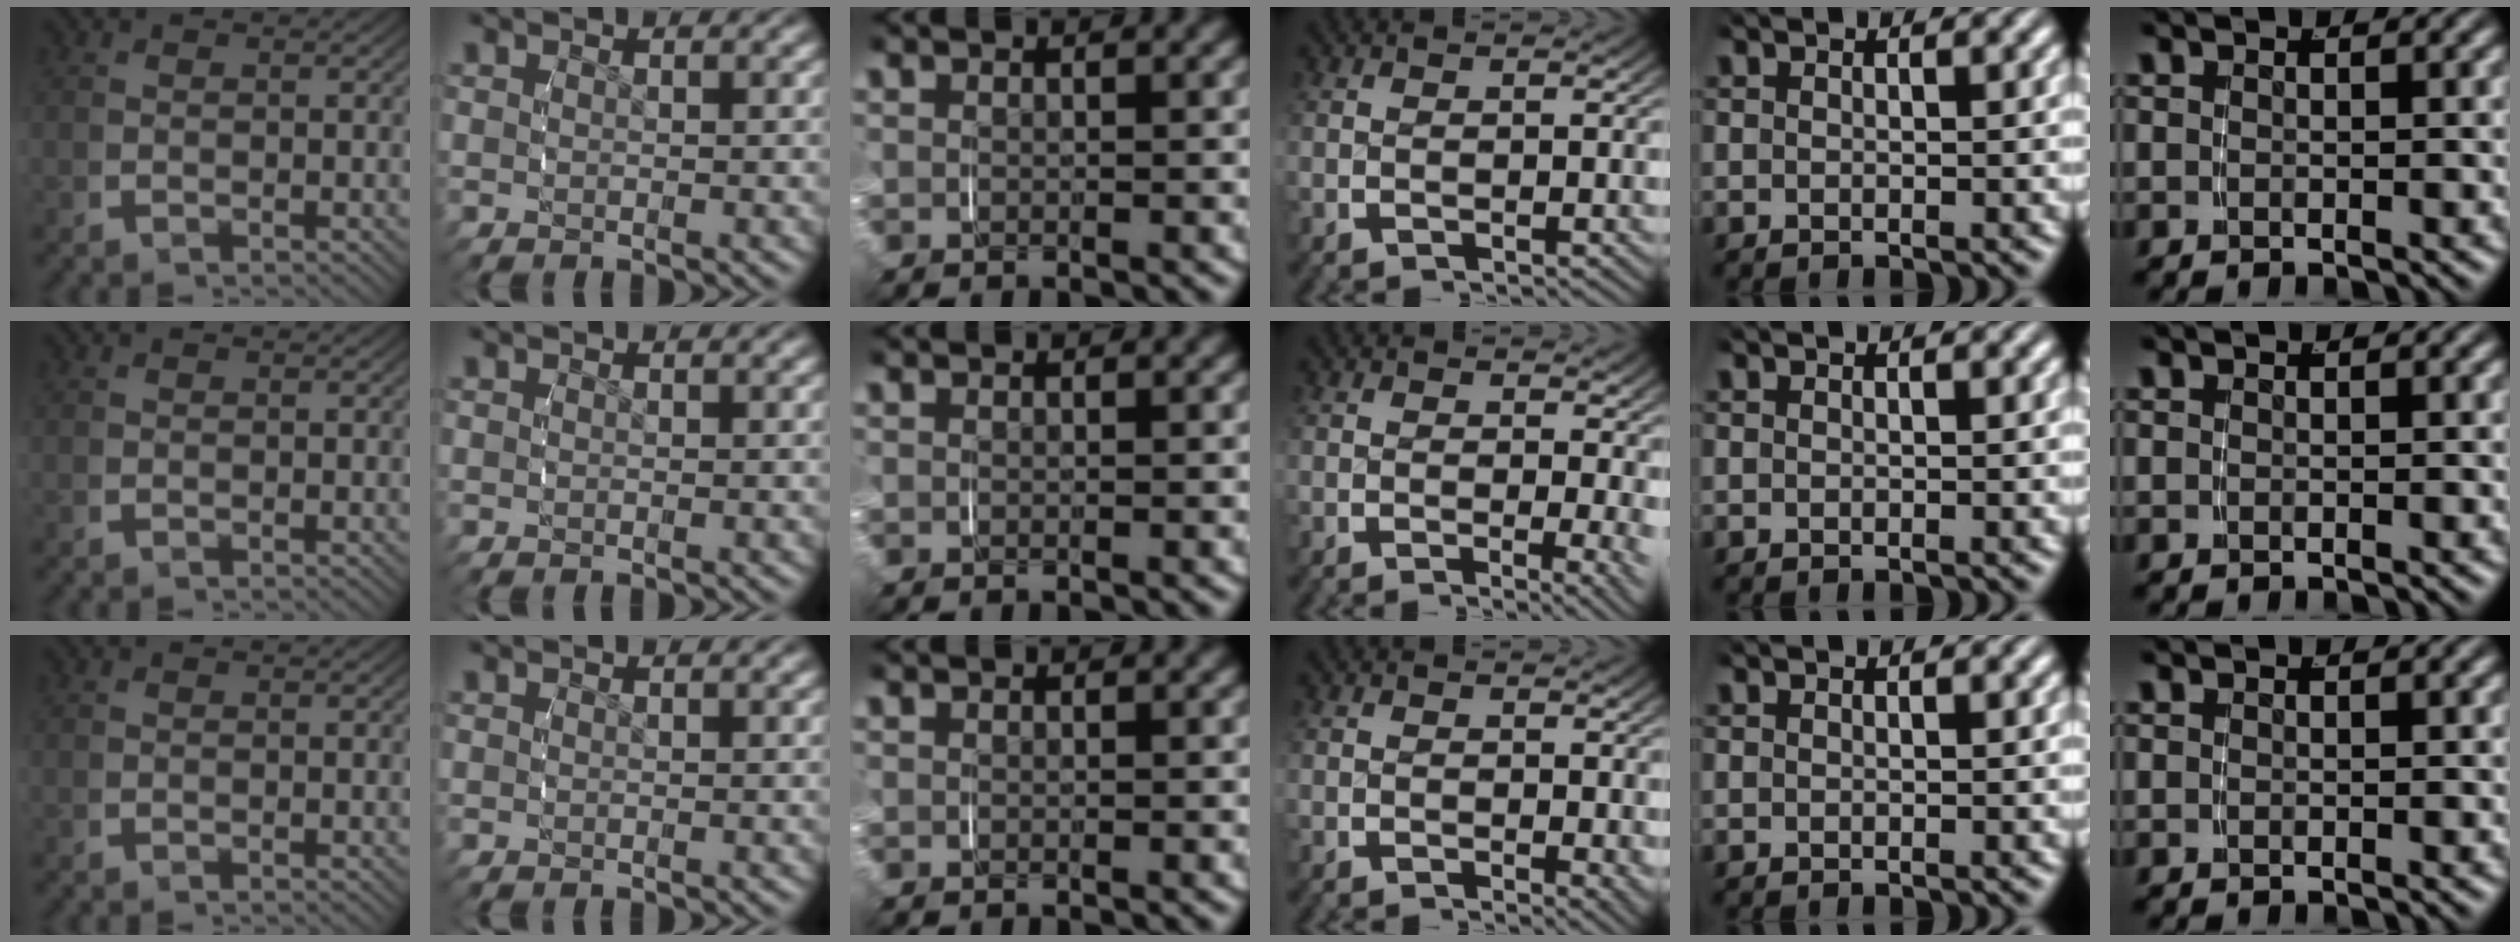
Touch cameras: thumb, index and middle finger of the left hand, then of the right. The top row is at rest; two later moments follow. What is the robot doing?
{"motion": "grasp_and_lifting", "object": "jewelry box"}